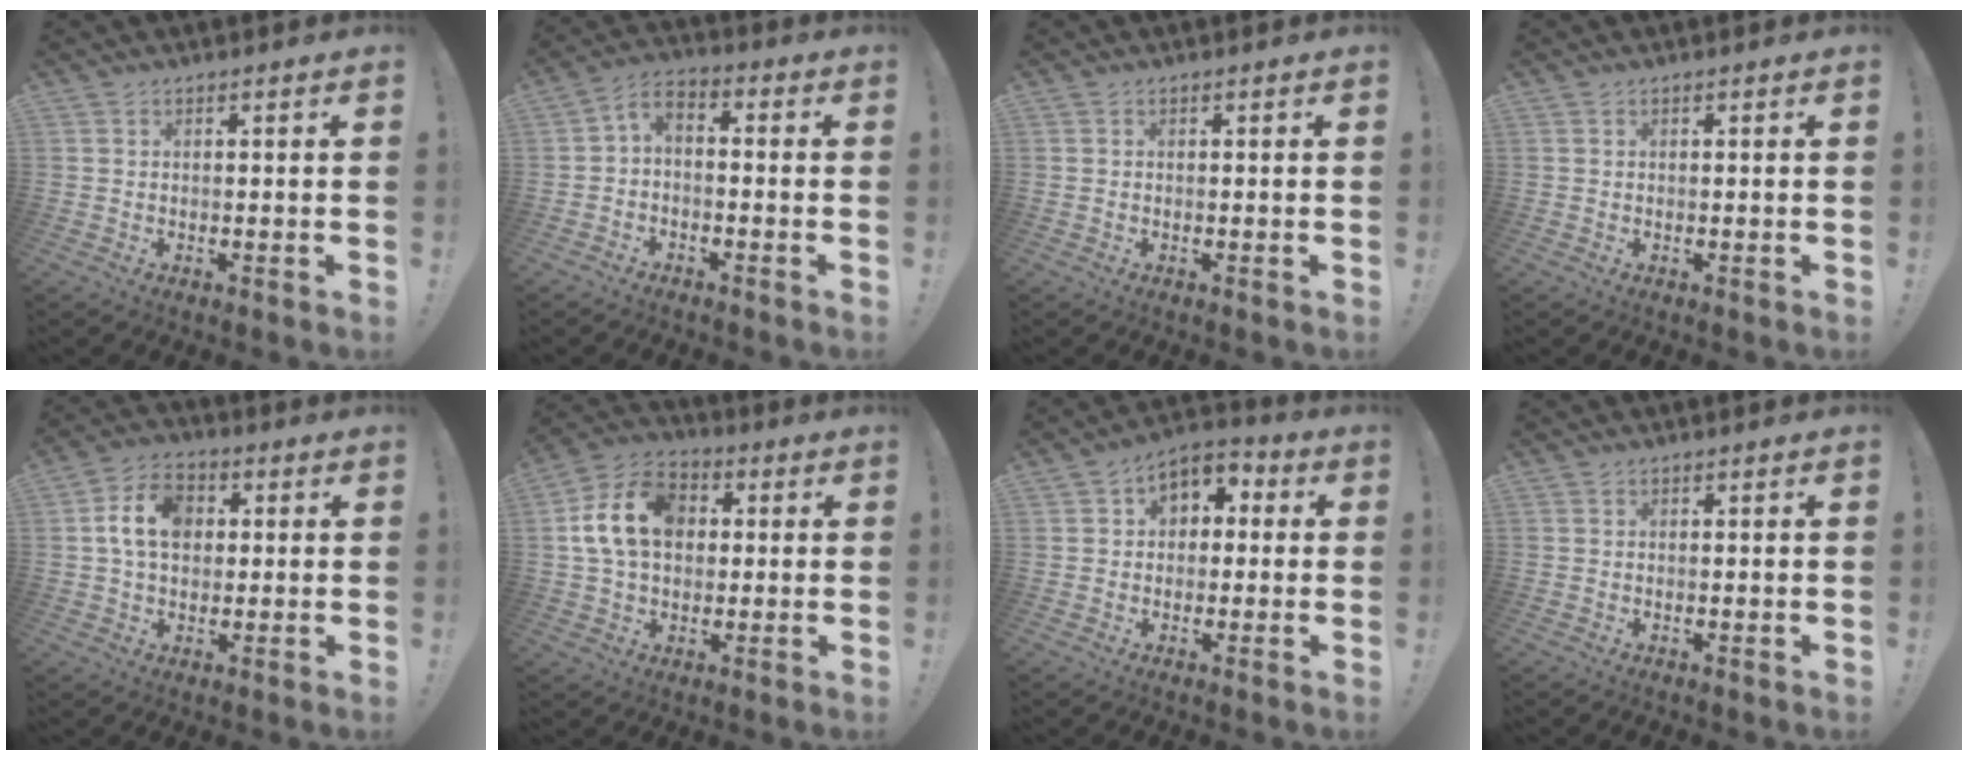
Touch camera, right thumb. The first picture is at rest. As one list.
[{"total": 4.2, "force": [-2.3, 2.0, 2.9], "torque": [-0.070, 0.004, -0.043]}, {"total": 0.0}, {"total": 0.0}, {"total": 10.8, "force": [1.8, 7.9, 7.3], "torque": [-0.122, 0.015, 0.033]}, {"total": 15.8, "force": [2.5, 11.9, 10.2], "torque": [-0.185, 0.013, 0.054]}, {"total": 5.7, "force": [0.6, 5.1, 2.7], "torque": [-0.035, 0.006, 0.015]}, {"total": 0.0}]